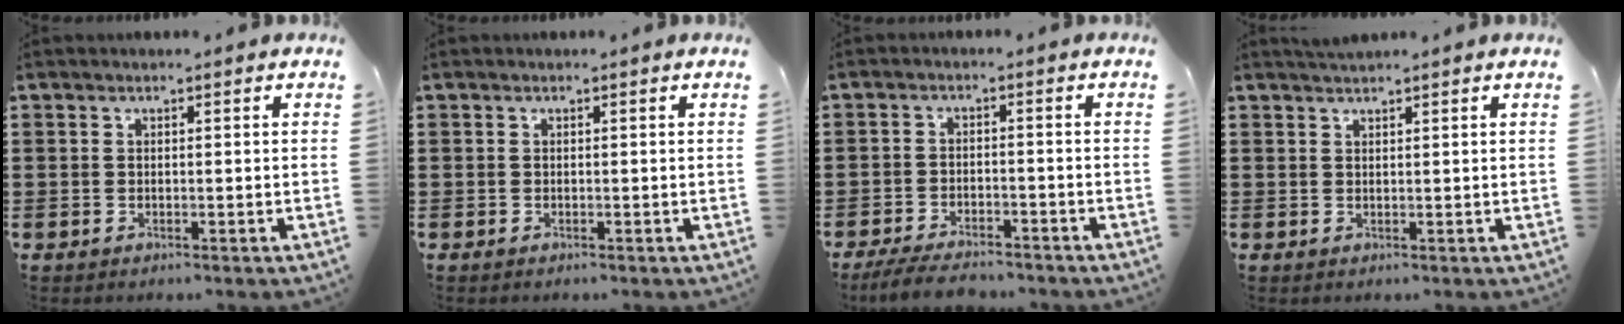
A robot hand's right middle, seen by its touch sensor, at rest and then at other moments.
{"total": 0.0}
{"total": 4.4, "force": [-4.0, 0.8, 1.6], "torque": [-0.039, -0.002, -0.082]}
{"total": 1.3, "force": [1.2, 0.1, 0.4], "torque": [-0.009, 0.000, 0.022]}